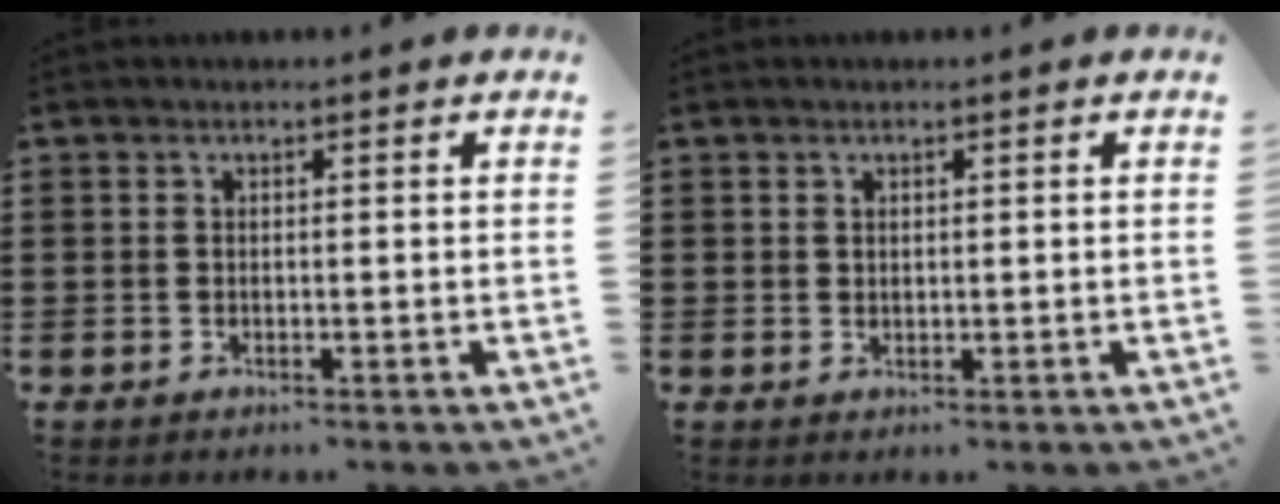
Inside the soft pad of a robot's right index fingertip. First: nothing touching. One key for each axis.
{"total": 0.9, "fx": 0.6, "fy": 0.6, "fz": 0.2, "tx": -0.006, "ty": 0.004, "tz": 0.012}